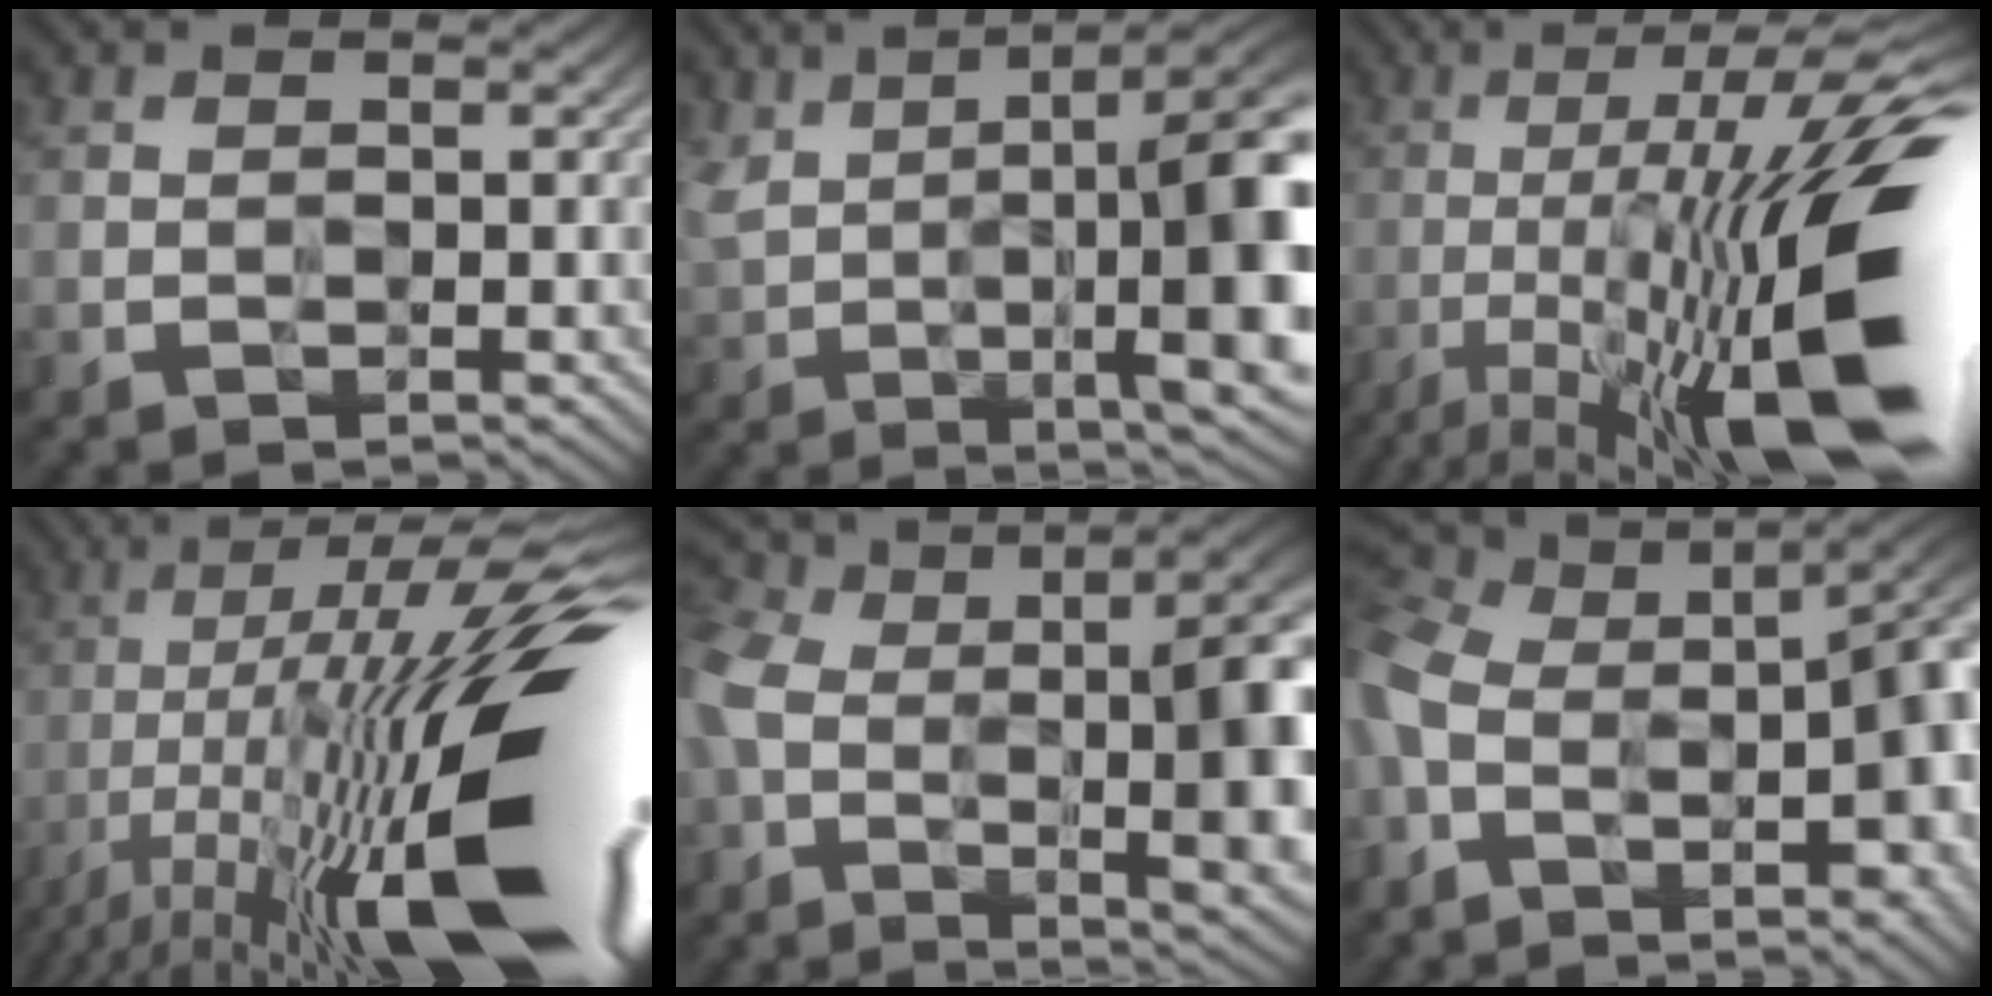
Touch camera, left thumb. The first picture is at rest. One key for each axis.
{"total": 15.7, "fx": 0.8, "fy": 5.1, "fz": 14.8, "tx": -0.233, "ty": 0.004, "tz": 0.018}
{"total": 20.3, "fx": -6.3, "fy": 4.5, "fz": 18.8, "tx": -0.290, "ty": 0.004, "tz": -0.107}
{"total": 21.5, "fx": -8.3, "fy": 5.2, "fz": 19.2, "tx": -0.297, "ty": 0.033, "tz": -0.149}
{"total": 18.2, "fx": -1.2, "fy": 8.4, "fz": 16.1, "tx": -0.266, "ty": -0.008, "tz": -0.025}
{"total": 15.7, "fx": -4.8, "fy": 8.0, "fz": 12.6, "tx": -0.241, "ty": -0.030, "tz": -0.066}